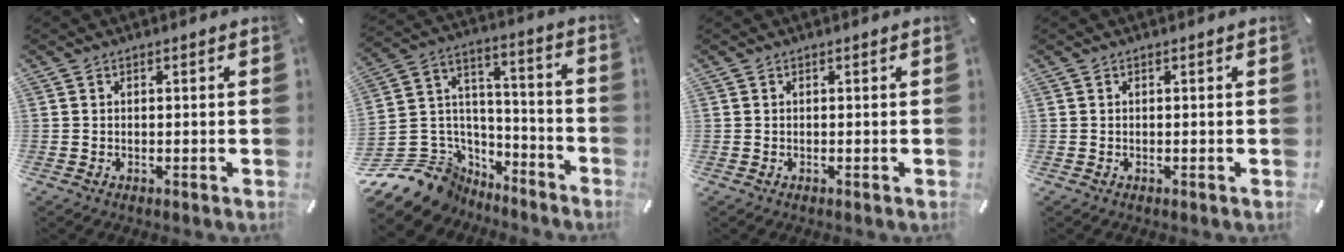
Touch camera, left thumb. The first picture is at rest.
{"total": 13.8, "force": [-8.1, 10.6, 3.5], "torque": [-0.089, 0.027, -0.136]}
{"total": 0.0}
{"total": 0.0}